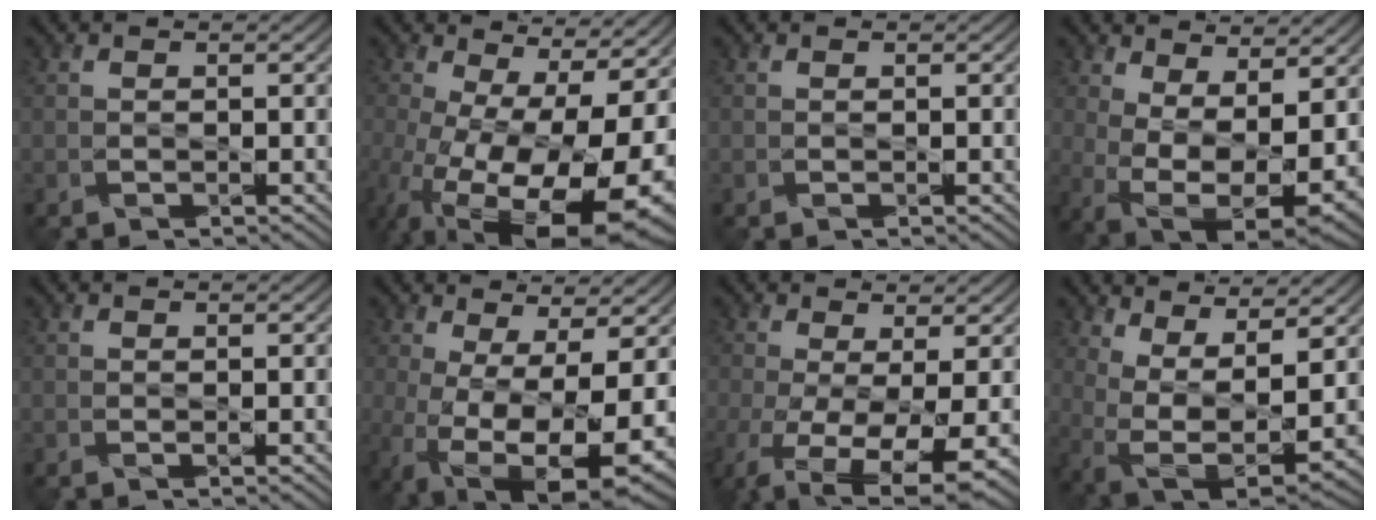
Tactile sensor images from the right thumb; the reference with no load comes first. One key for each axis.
{"total": 19.8, "fx": -5.4, "fy": 9.6, "fz": 16.4, "tx": -0.296, "ty": -0.063, "tz": -0.051}
{"total": 0.0}
{"total": 12.2, "fx": 0.9, "fy": 6.3, "fz": 10.5, "tx": -0.199, "ty": -0.027, "tz": 0.045}
{"total": 0.5, "fx": -0.1, "fy": 0.0, "fz": 0.5, "tx": -0.011, "ty": -0.003, "tz": -0.003}
{"total": 14.7, "fx": -4.9, "fy": 5.8, "fz": 12.6, "tx": -0.243, "ty": -0.044, "tz": -0.055}
{"total": 11.2, "fx": -4.0, "fy": 4.4, "fz": 9.5, "tx": -0.194, "ty": -0.043, "tz": -0.053}
{"total": 9.7, "fx": 3.7, "fy": 4.0, "fz": 8.1, "tx": -0.166, "ty": -0.009, "tz": 0.079}